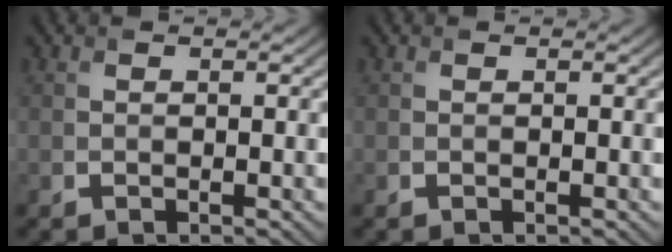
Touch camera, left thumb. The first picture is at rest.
{"total": 0.0}